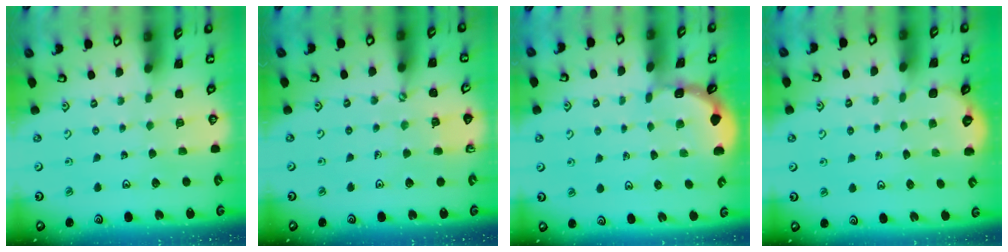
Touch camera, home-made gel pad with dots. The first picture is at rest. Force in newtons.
{"total": 2.3, "press": 2.2, "slide": 0.3}
{"total": 1.0, "press": 0.9, "slide": 0.2}
{"total": 1.6, "press": 0.7, "slide": 1.5}